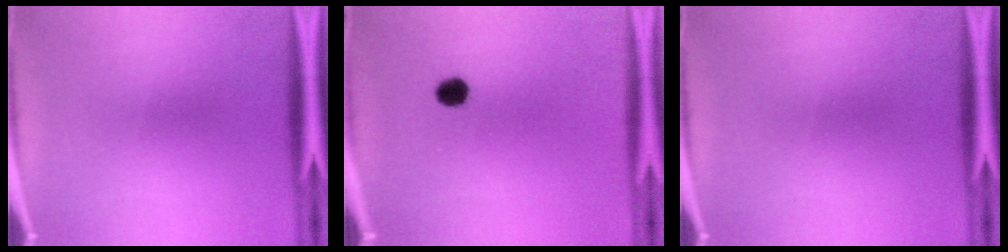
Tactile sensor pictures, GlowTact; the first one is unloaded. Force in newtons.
{"total": 3.0}
{"total": 0.0}